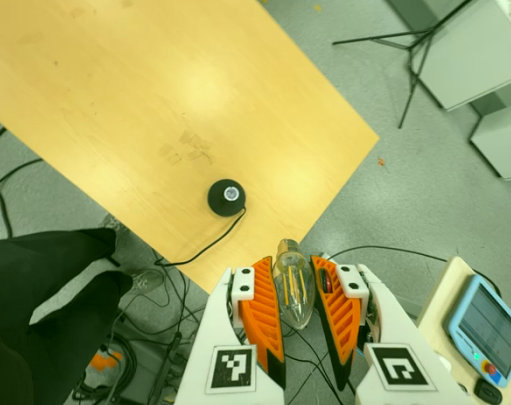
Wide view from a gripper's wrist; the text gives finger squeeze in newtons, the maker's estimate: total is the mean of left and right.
{"total": 12.4, "left": 12.4, "right": 12.5}